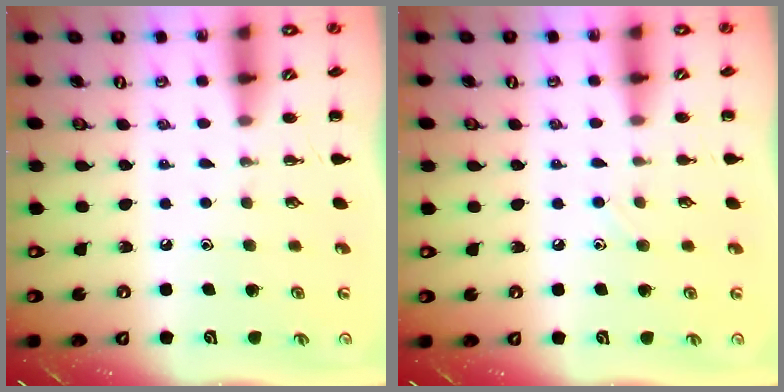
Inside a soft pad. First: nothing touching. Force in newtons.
{"total": 4.9, "press": 4.6, "slide": 1.7}